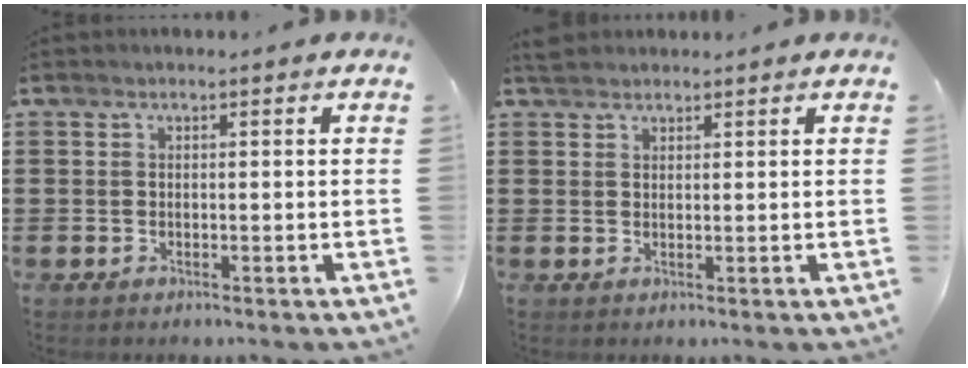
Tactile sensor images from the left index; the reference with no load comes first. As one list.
[{"total": 1.8, "force": [1.7, 0.6, 0.4], "torque": [-0.013, 0.003, 0.034]}]